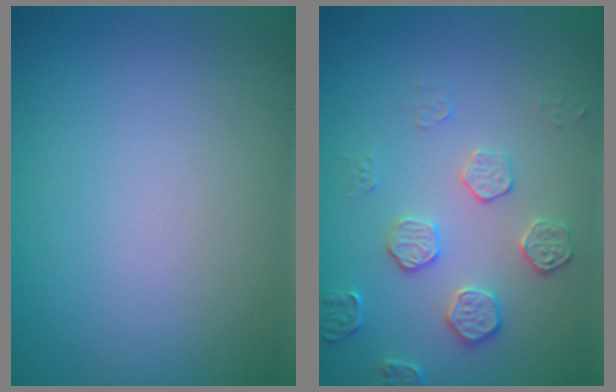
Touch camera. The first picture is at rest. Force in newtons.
{"total": 2.2, "press": 1.8, "slide": 1.2}